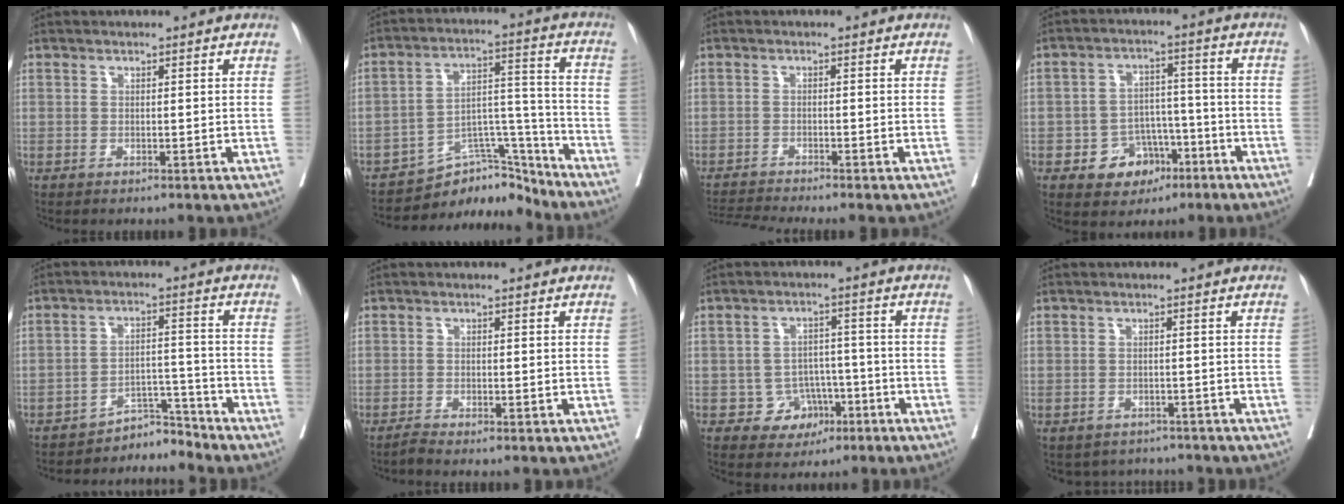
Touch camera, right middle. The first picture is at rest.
{"total": 10.0, "force": [-9.5, 2.9, 1.0], "torque": [-0.001, 0.060, -0.158]}
{"total": 3.9, "force": [-3.5, -1.8, 0.5], "torque": [-0.014, -0.015, -0.064]}
{"total": 7.1, "force": [-3.4, 5.3, 3.3], "torque": [-0.045, 0.016, -0.046]}
{"total": 4.3, "force": [-4.1, 0.3, -1.1], "torque": [0.030, 0.025, -0.062]}
{"total": 0.7, "force": [-0.5, 0.0, 0.4], "torque": [-0.005, 0.000, -0.012]}
{"total": 5.2, "force": [-2.3, 4.6, 1.1], "torque": [0.001, 0.015, -0.026]}
{"total": 4.2, "force": [-3.7, 1.8, -0.1], "torque": [0.008, 0.009, -0.048]}